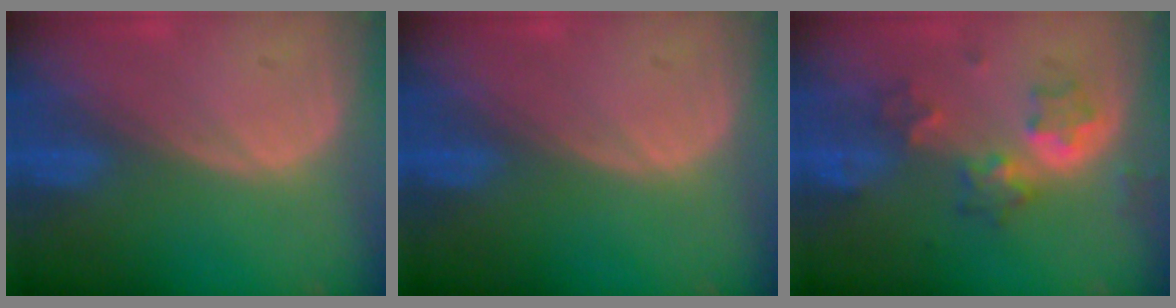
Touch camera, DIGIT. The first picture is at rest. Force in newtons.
{"total": 0.0}
{"total": 6.3, "press": 5.6, "slide": 2.7}